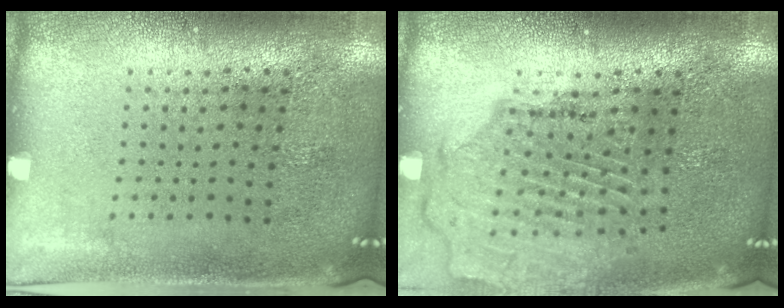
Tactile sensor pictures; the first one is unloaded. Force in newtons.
{"total": 1.6, "press": 1.6, "slide": 0.2}